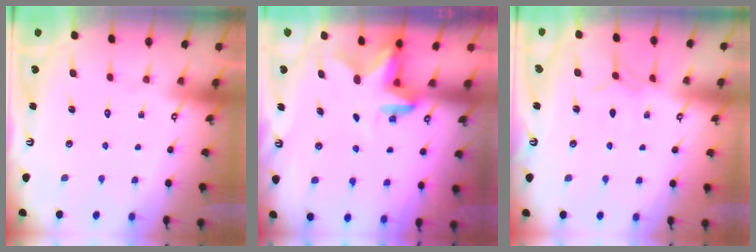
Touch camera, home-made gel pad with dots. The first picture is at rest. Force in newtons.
{"total": 2.7, "press": 2.6, "slide": 0.5}
{"total": 3.7, "press": 3.6, "slide": 0.6}